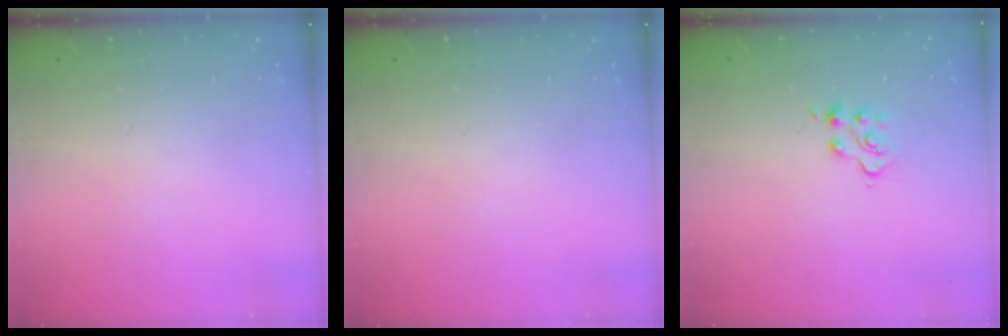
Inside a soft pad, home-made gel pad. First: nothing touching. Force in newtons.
{"total": 0.0}
{"total": 4.5, "press": 4.4, "slide": 0.6}